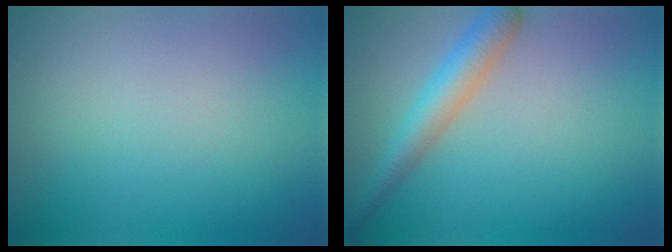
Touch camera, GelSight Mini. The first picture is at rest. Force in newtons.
{"total": 3.5, "press": 3.5, "slide": 0.1}